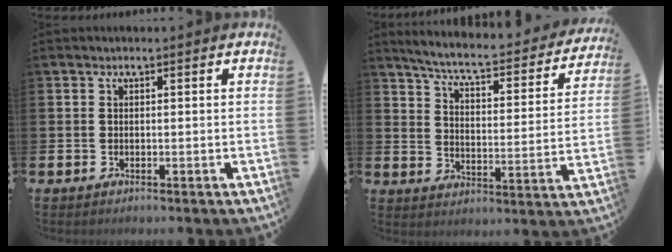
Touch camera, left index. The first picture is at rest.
{"total": 6.0, "force": [5.5, 0.7, 2.5], "torque": [-0.069, -0.046, 0.085]}